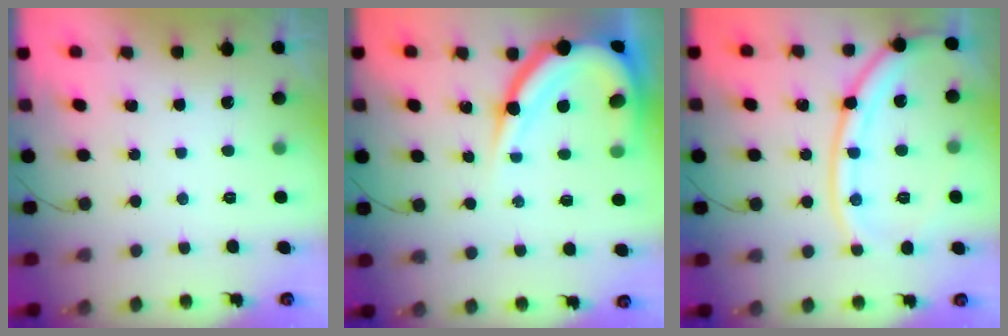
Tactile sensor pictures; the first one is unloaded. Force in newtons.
{"total": 14.2, "press": 14.1, "slide": 1.6}
{"total": 14.1, "press": 14.0, "slide": 1.0}